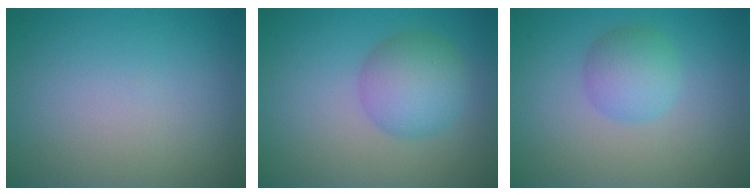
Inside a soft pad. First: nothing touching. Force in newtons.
{"total": 4.4, "press": 4.4, "slide": 0.1}
{"total": 2.9, "press": 2.9, "slide": 0.1}